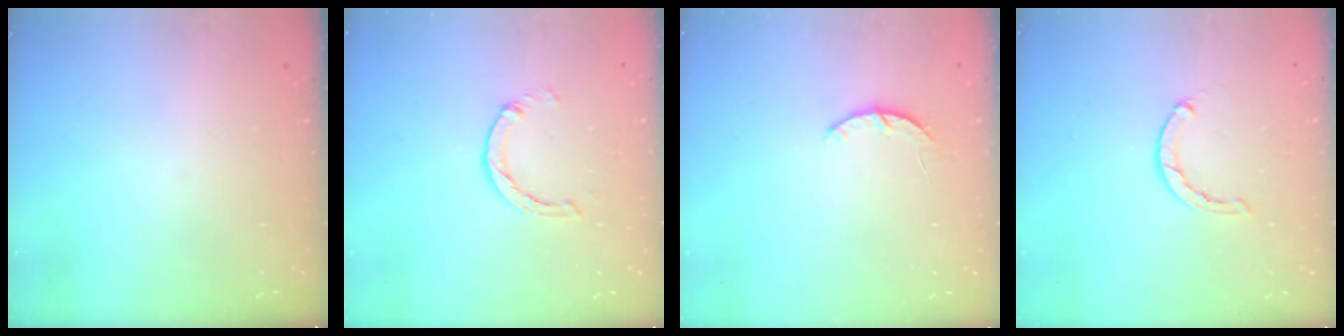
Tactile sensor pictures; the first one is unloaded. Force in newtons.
{"total": 2.9, "press": 2.9, "slide": 0.4}
{"total": 2.9, "press": 2.8, "slide": 0.5}
{"total": 1.6, "press": 1.5, "slide": 0.4}